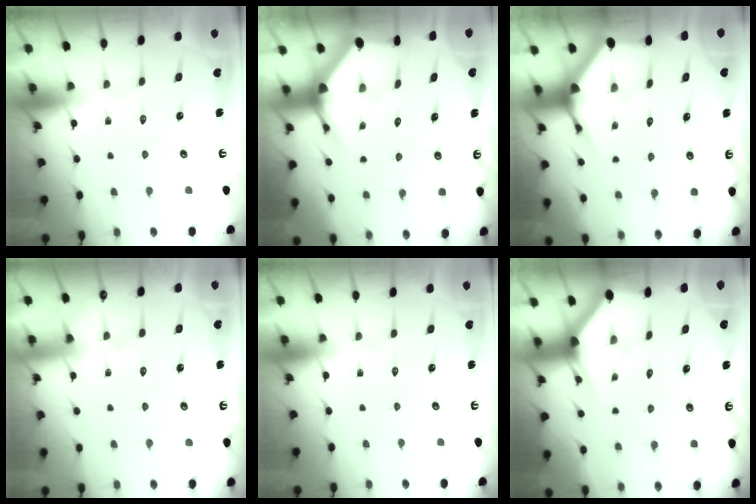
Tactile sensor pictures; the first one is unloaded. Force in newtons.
{"total": 3.7, "press": 3.6, "slide": 0.5}
{"total": 3.6, "press": 3.6, "slide": 0.5}
{"total": 2.9, "press": 2.9, "slide": 0.4}
{"total": 0.0}
{"total": 3.1, "press": 3.1, "slide": 0.1}